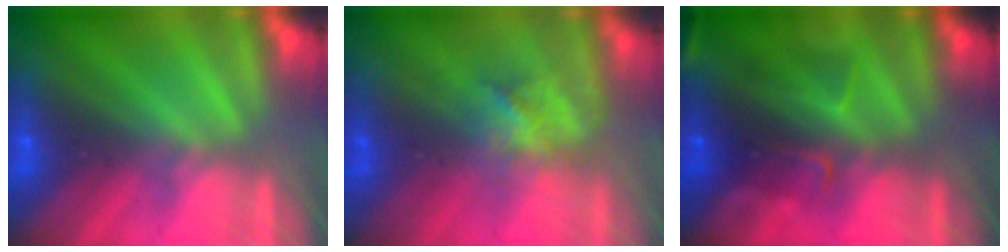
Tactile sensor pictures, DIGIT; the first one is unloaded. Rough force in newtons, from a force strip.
{"total": 2.9}
{"total": 9.6}